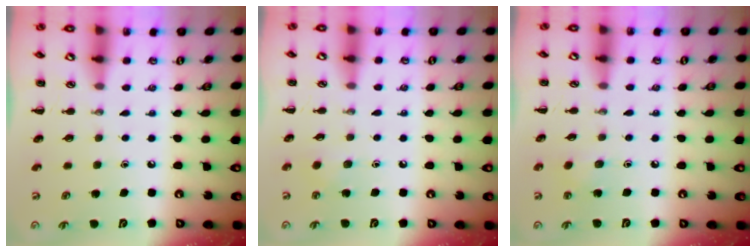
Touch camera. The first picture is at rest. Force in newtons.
{"total": 3.0, "press": 2.9, "slide": 0.9}
{"total": 3.0, "press": 2.8, "slide": 1.0}